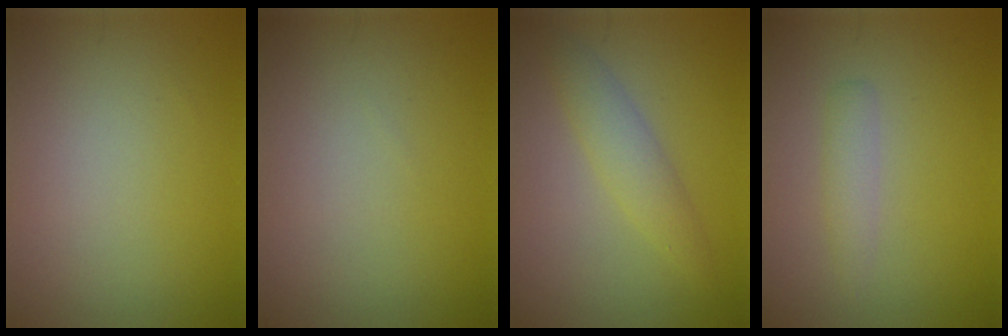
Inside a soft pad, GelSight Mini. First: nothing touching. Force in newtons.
{"total": 0.0}
{"total": 2.7, "press": 2.7, "slide": 0.1}
{"total": 1.5, "press": 1.5, "slide": 0.0}